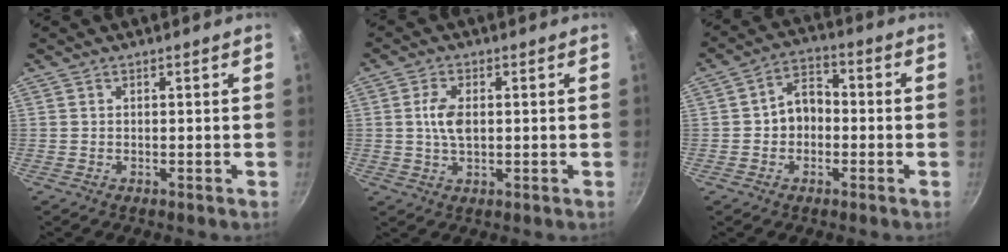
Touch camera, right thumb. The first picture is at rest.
{"total": 5.0, "force": [0.5, 2.7, 4.2], "torque": [-0.087, 0.000, 0.009]}
{"total": 7.1, "force": [-0.6, 5.3, 4.6], "torque": [-0.052, 0.027, -0.023]}